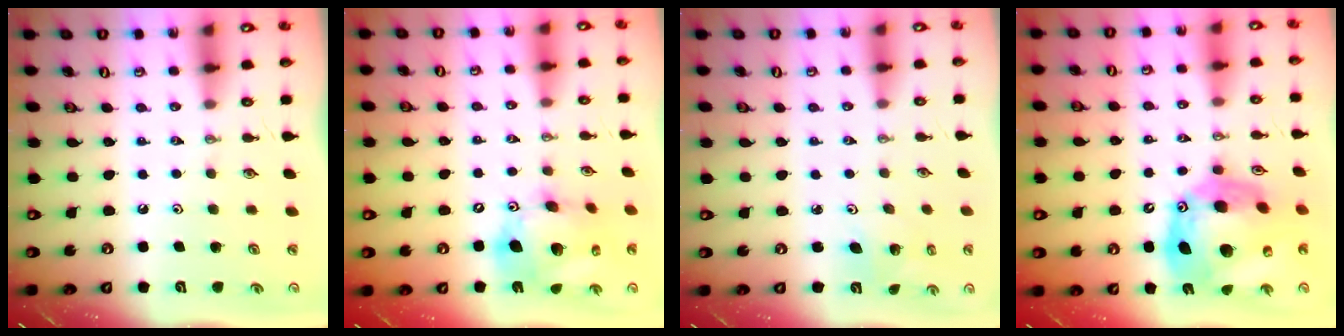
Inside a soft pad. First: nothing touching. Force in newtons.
{"total": 16.9, "press": 16.7, "slide": 2.6}
{"total": 2.7, "press": 2.7, "slide": 0.1}
{"total": 23.3, "press": 23.2, "slide": 2.2}